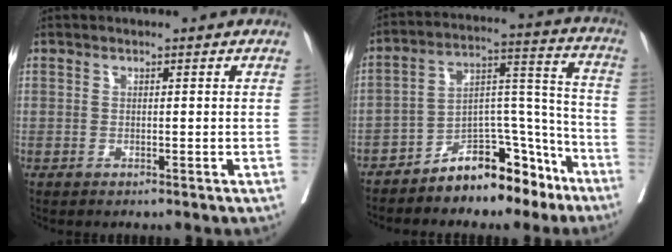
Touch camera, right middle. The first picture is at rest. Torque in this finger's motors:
{"motor_torque": [1.10, -1.04, 0.15, 0.03]}